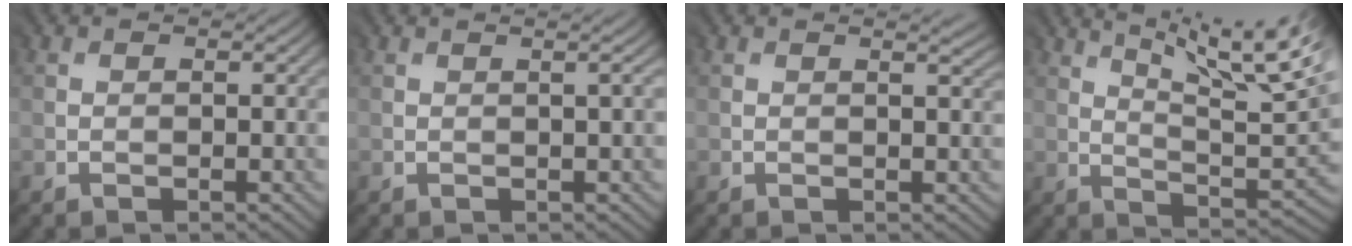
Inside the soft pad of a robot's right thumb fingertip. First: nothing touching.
{"total": 1.2, "force": [0.4, 0.2, 1.1], "torque": [-0.005, 0.006, 0.005]}
{"total": 1.7, "force": [0.7, 0.4, 1.5], "torque": [-0.021, 0.000, 0.011]}
{"total": 13.5, "force": [8.0, 3.0, 10.5], "torque": [-0.173, 0.018, 0.129]}